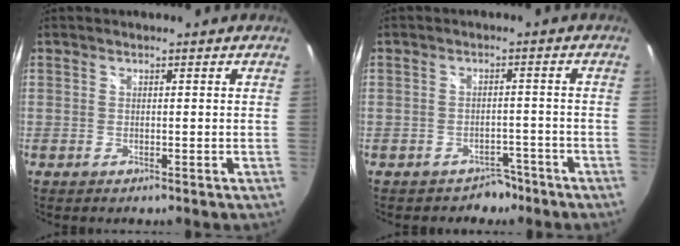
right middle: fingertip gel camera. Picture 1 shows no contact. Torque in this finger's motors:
{"motor_torque": [-0.53, -0.12, -0.07, -0.03]}